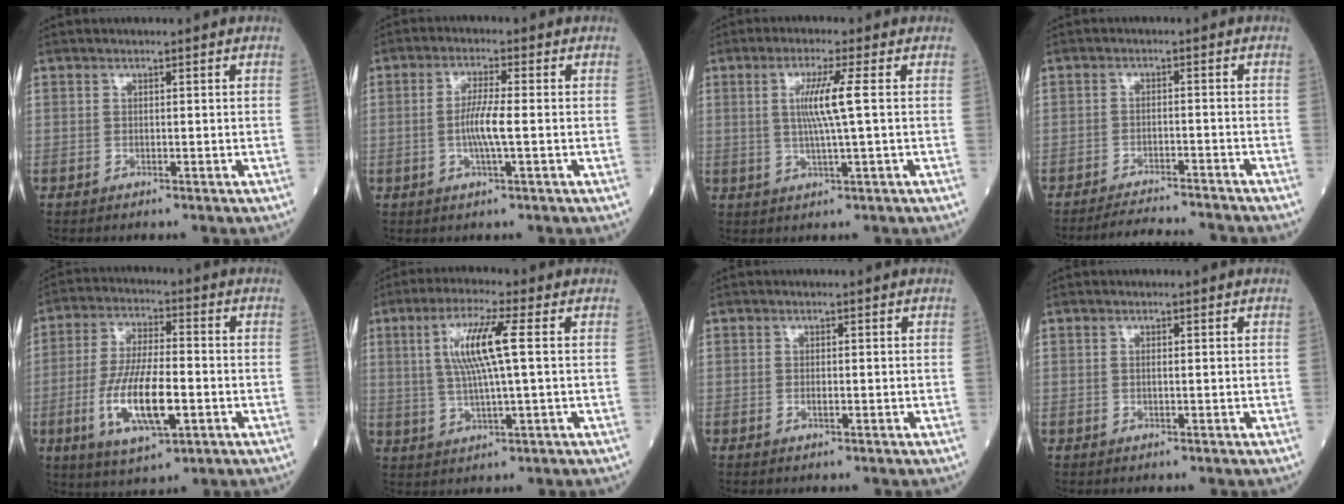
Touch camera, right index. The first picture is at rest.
{"total": 5.0, "force": [-0.7, 0.1, 4.9], "torque": [-0.101, -0.002, -0.015]}
{"total": 5.8, "force": [0.8, -0.9, 5.6], "torque": [-0.112, -0.002, 0.019]}
{"total": 8.7, "force": [-8.5, -0.3, 1.7], "torque": [-0.019, -0.006, -0.128]}
{"total": 12.6, "force": [-3.4, 3.3, 11.7], "torque": [-0.234, -0.010, -0.058]}
{"total": 8.8, "force": [1.8, 0.2, 8.6], "torque": [-0.175, 0.006, 0.036]}
{"total": 0.8, "force": [-0.2, 0.2, 0.8], "torque": [-0.017, -0.001, -0.004]}
{"total": 0.5, "force": [0.0, 0.1, 0.5], "torque": [-0.012, 0.000, 0.000]}